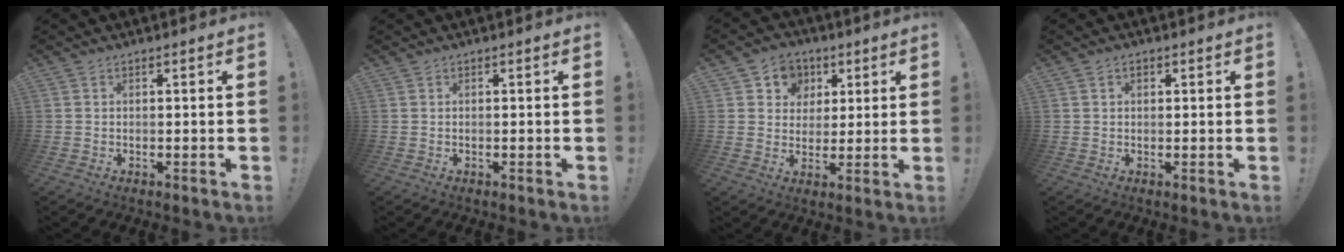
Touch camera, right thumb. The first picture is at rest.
{"total": 0.0}
{"total": 8.4, "force": [2.9, 7.6, 1.8], "torque": [-0.028, -0.014, 0.060]}
{"total": 1.2, "force": [0.4, 1.0, 0.6], "torque": [-0.009, 0.003, 0.007]}